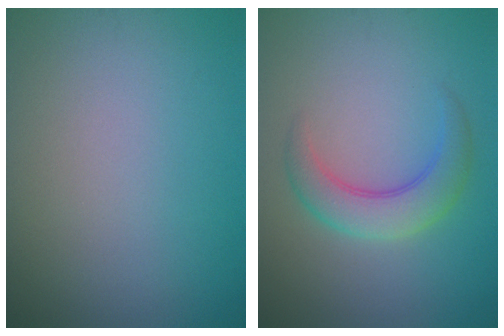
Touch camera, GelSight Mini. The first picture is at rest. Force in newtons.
{"total": 3.8, "press": 3.8, "slide": 0.2}